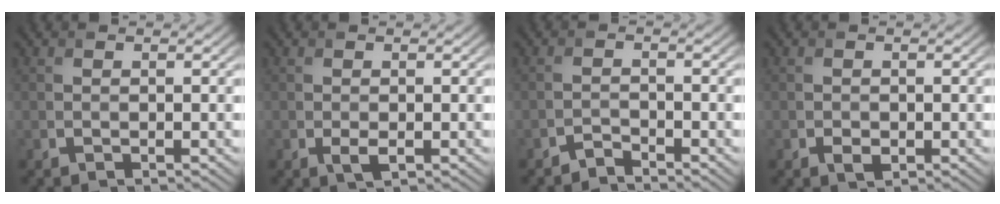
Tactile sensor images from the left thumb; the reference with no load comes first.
{"total": 1.5, "force": [-0.4, 0.7, 1.2], "torque": [-0.027, -0.007, -0.006]}
{"total": 1.6, "force": [-1.6, 0.2, 0.3], "torque": [-0.005, 0.002, -0.036]}
{"total": 1.2, "force": [-0.5, 0.8, 0.8], "torque": [-0.015, -0.004, -0.010]}